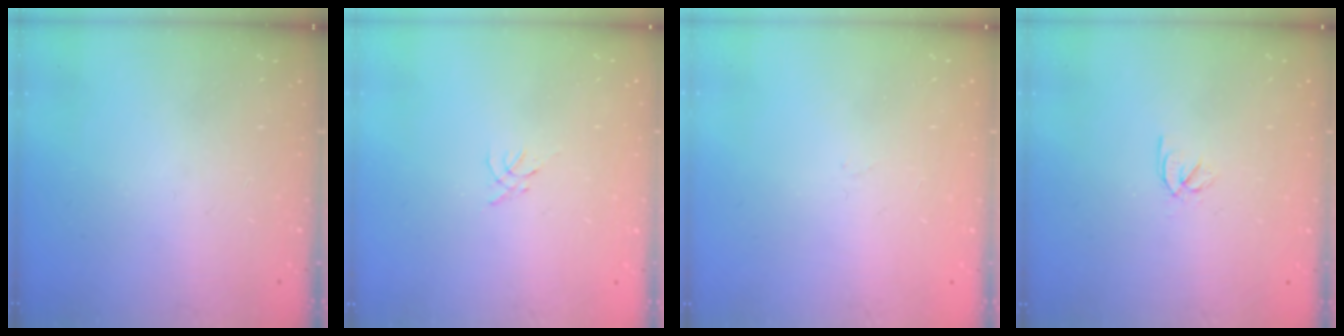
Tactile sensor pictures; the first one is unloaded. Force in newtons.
{"total": 0.0}
{"total": 0.9, "press": 0.9, "slide": 0.2}
{"total": 2.4, "press": 2.3, "slide": 0.7}